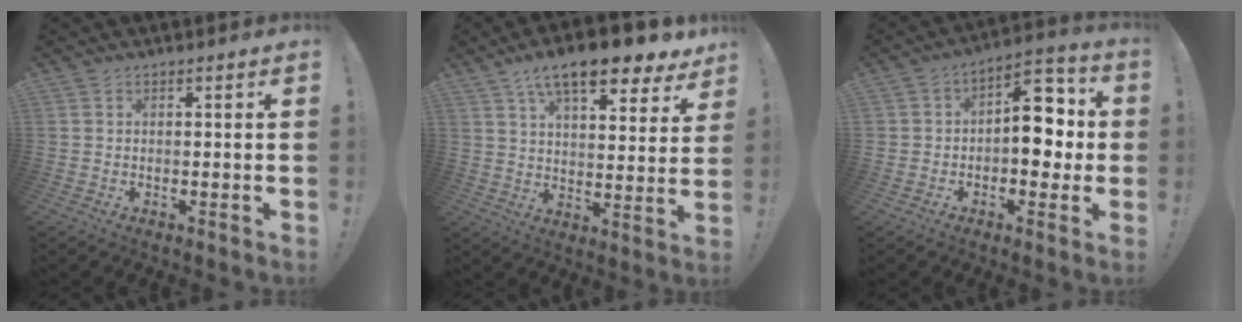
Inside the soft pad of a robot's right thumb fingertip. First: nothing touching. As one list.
[{"total": 14.7, "force": [9.8, 4.8, 9.7], "torque": [-0.157, -0.062, 0.164]}, {"total": 12.8, "force": [-0.7, 9.0, 9.1], "torque": [-0.101, 0.014, -0.011]}]